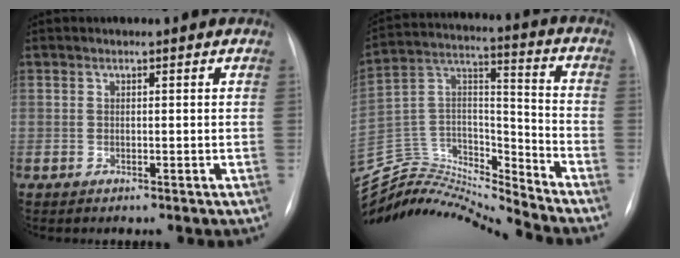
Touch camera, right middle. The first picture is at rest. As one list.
[{"total": 21.0, "force": [-20.6, 0.2, 4.1], "torque": [-0.080, 0.041, -0.358]}]